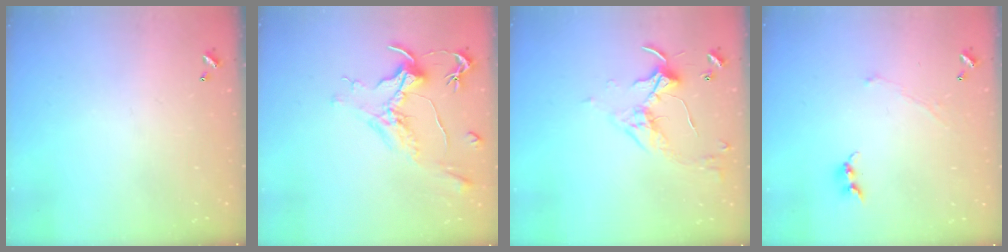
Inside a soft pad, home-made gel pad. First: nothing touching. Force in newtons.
{"total": 1.6, "press": 1.3, "slide": 0.9}
{"total": 3.4, "press": 3.4, "slide": 0.6}
{"total": 0.8, "press": 0.7, "slide": 0.5}